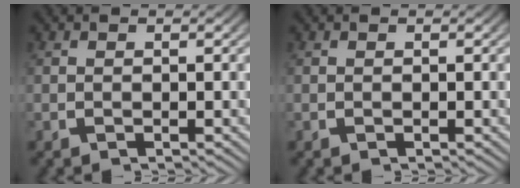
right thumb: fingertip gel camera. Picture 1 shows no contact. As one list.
[{"total": 0.0}]